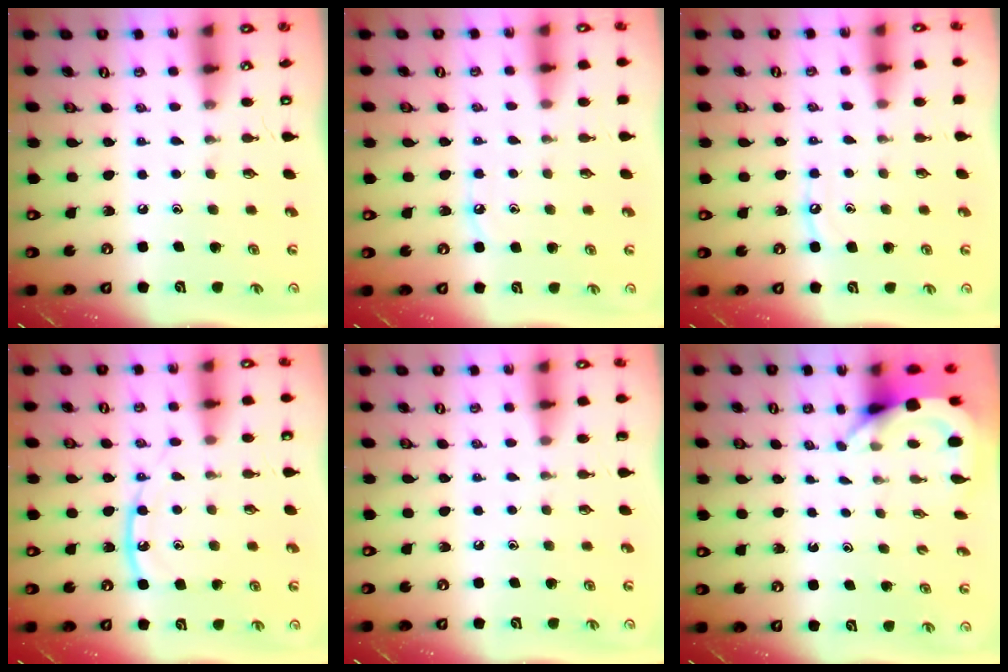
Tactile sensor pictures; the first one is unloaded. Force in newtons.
{"total": 3.9, "press": 3.9, "slide": 0.6}
{"total": 4.9, "press": 4.9, "slide": 0.5}
{"total": 10.9, "press": 10.9, "slide": 0.9}
{"total": 0.0}
{"total": 3.7, "press": 3.7, "slide": 0.2}